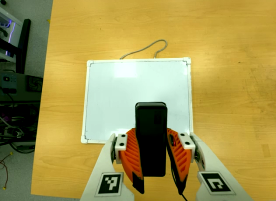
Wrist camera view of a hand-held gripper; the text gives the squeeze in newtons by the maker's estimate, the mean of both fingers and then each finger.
{"total": 8.2, "left": 6.3, "right": 10.1}